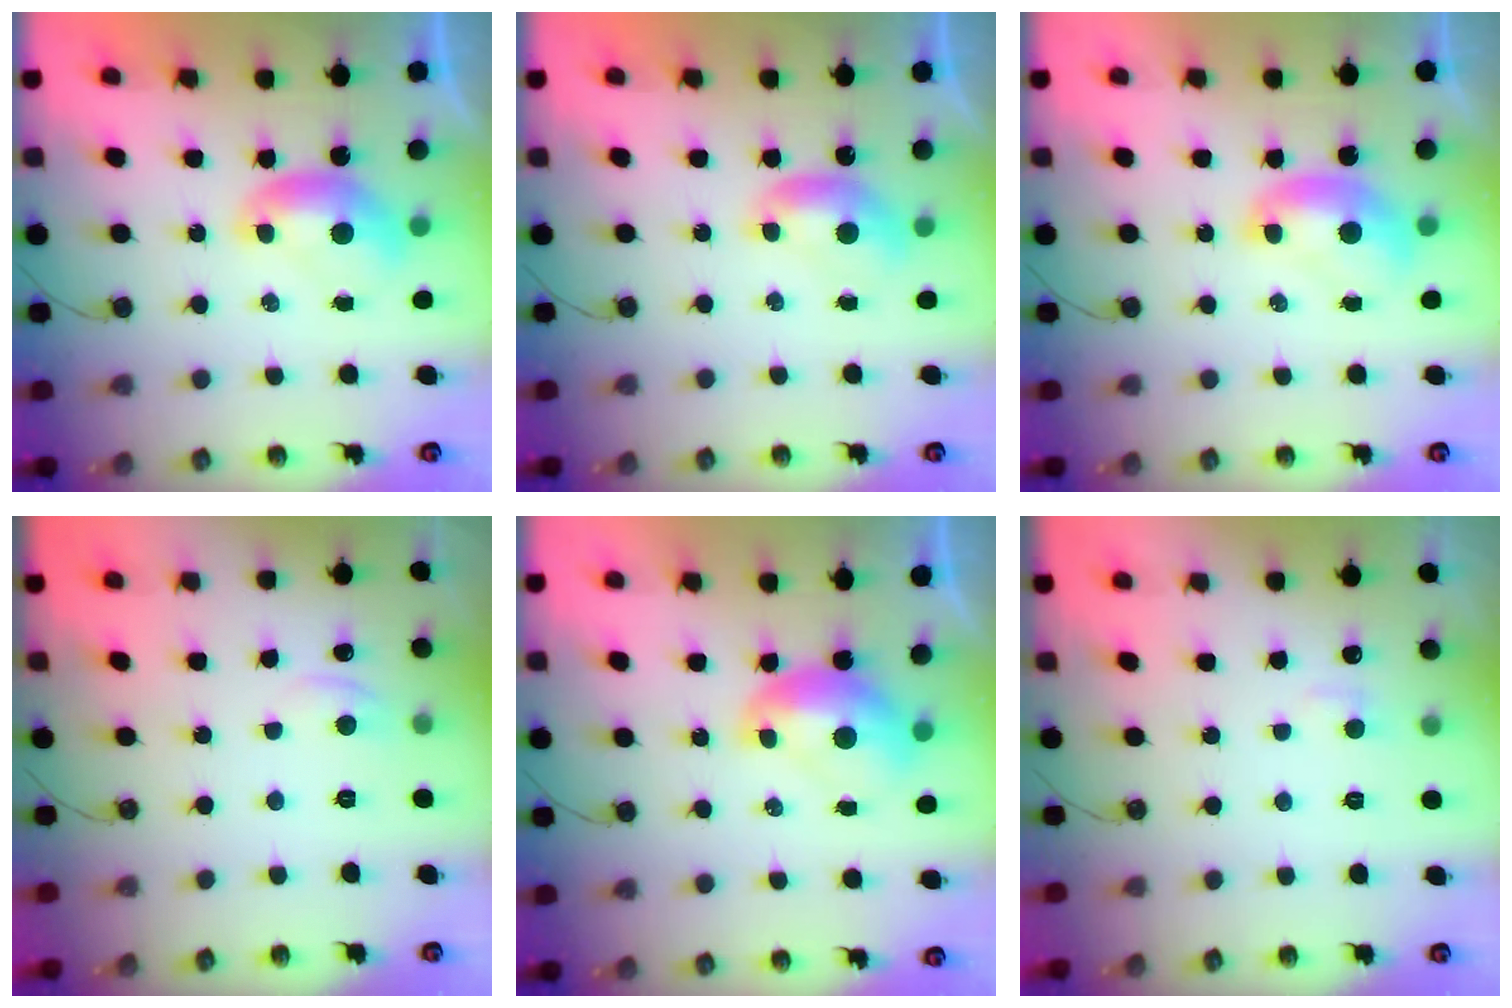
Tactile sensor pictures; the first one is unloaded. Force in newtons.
{"total": 0.0}
{"total": 1.5, "press": 1.5, "slide": 0.1}
{"total": 1.0, "press": 0.8, "slide": 0.5}
{"total": 2.1, "press": 2.1, "slide": 0.3}
{"total": 1.6, "press": 1.4, "slide": 0.6}